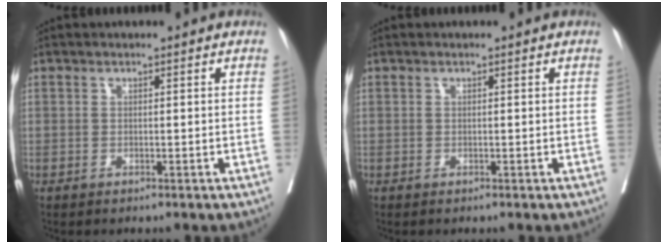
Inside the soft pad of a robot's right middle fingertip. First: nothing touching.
{"total": 0.0}